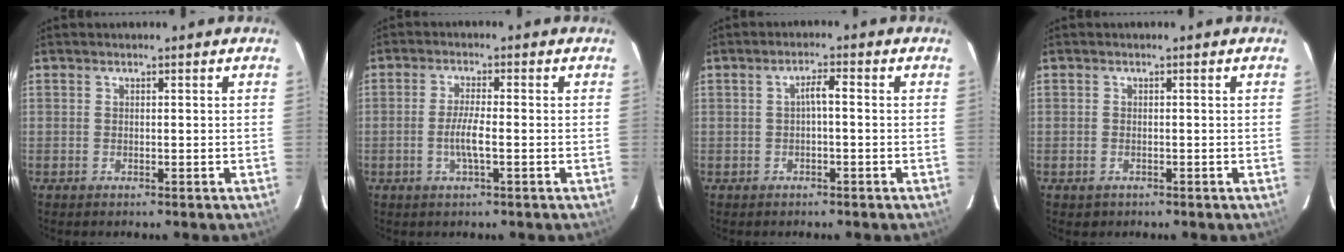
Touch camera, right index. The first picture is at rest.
{"total": 4.1, "force": [-1.2, 0.3, 3.9], "torque": [-0.075, -0.001, -0.024]}
{"total": 2.2, "force": [-0.4, 0.4, 2.1], "torque": [-0.041, 0.008, -0.005]}
{"total": 1.3, "force": [-0.6, 1.2, 0.3], "torque": [-0.004, 0.000, -0.007]}